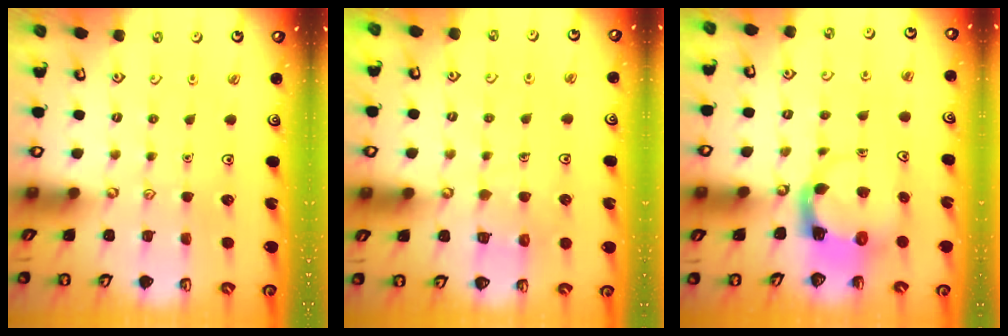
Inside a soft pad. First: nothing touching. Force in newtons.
{"total": 5.4, "press": 5.4, "slide": 0.4}
{"total": 4.8, "press": 4.7, "slide": 1.0}